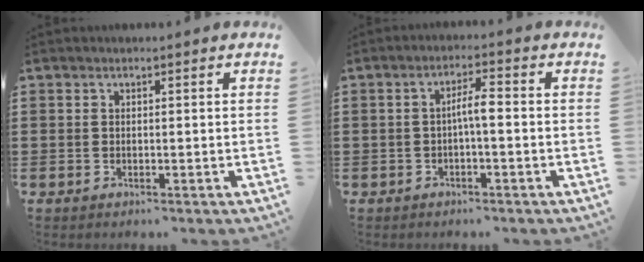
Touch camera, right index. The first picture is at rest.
{"total": 3.3, "force": [-0.5, 0.5, 3.3], "torque": [-0.061, 0.006, -0.013]}